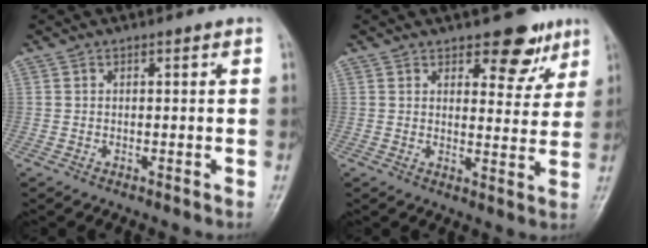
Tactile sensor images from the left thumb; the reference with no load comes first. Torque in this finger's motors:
{"motor_torque": [0.21, 0.29, -0.15, -0.09, 0.05]}